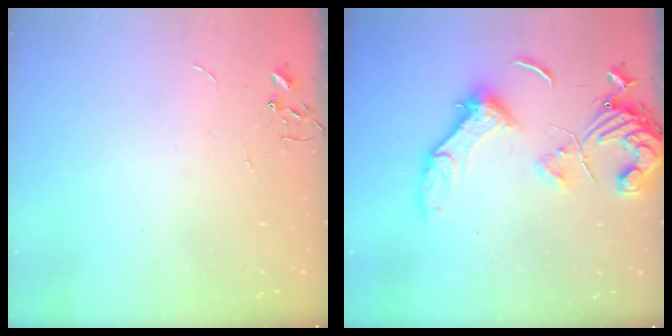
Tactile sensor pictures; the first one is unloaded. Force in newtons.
{"total": 14.7, "press": 14.6, "slide": 1.7}